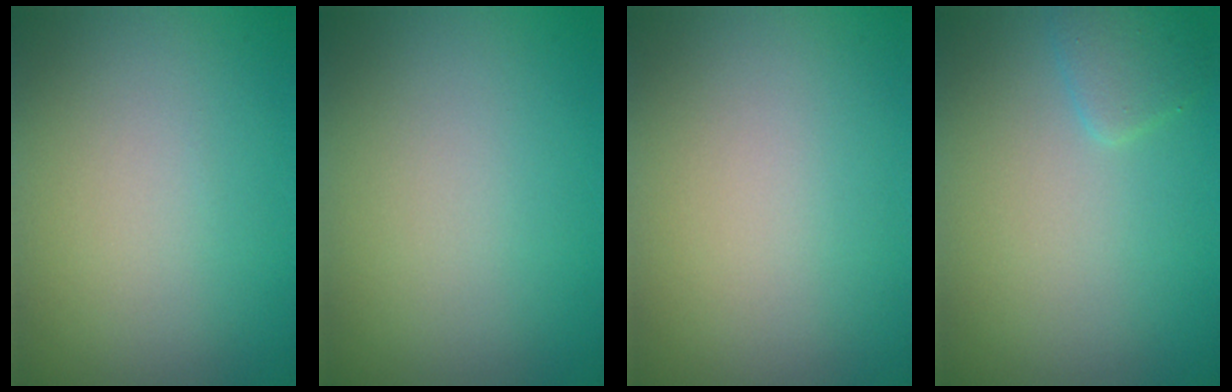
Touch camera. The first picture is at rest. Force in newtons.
{"total": 0.0}
{"total": 0.0}
{"total": 1.5, "press": 1.5, "slide": 0.1}